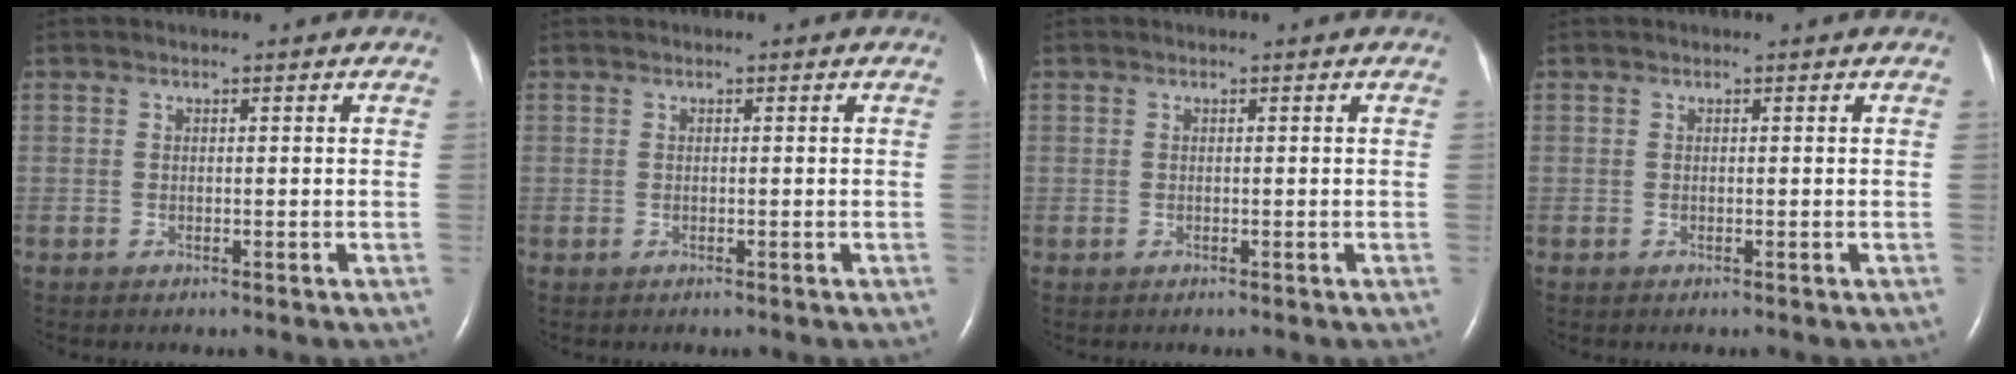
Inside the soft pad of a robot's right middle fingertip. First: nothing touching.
{"total": 0.0}
{"total": 0.0}
{"total": 0.0}